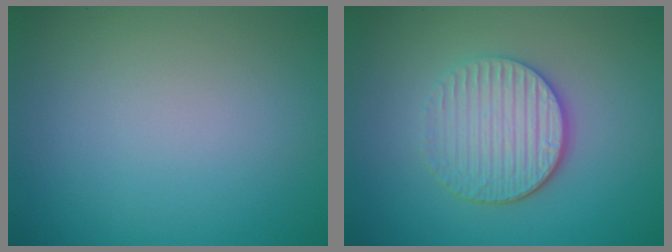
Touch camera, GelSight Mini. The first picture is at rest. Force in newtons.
{"total": 4.3, "press": 3.5, "slide": 2.5}